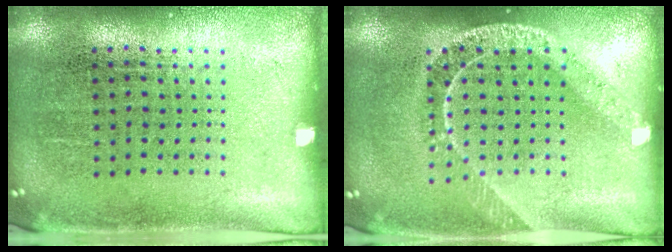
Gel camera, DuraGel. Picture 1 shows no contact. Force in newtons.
{"total": 1.7, "press": 1.4, "slide": 1.0}